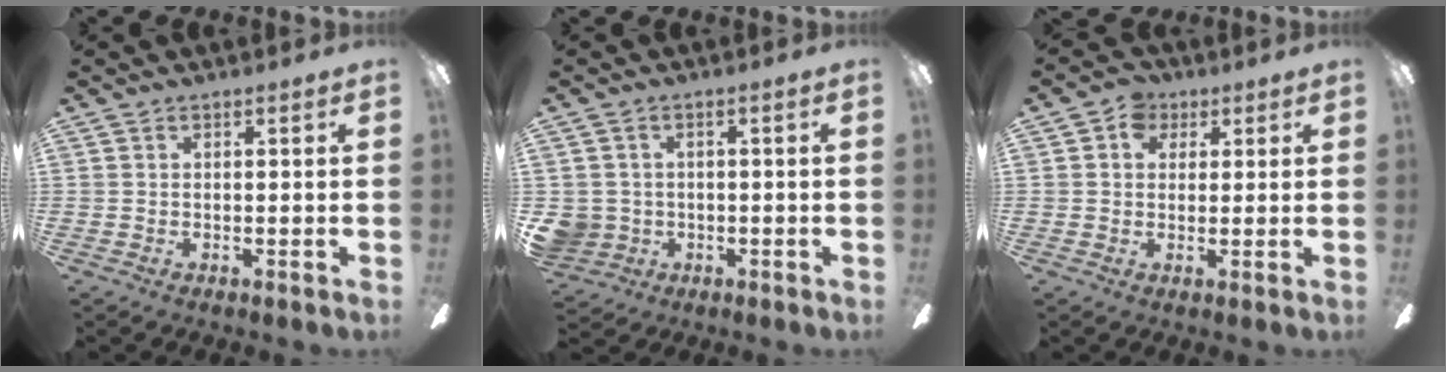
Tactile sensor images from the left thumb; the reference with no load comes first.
{"total": 4.9, "force": [-0.8, 4.8, 0.9], "torque": [-0.031, 0.009, -0.014]}
{"total": 5.4, "force": [2.3, 4.4, 2.2], "torque": [-0.038, 0.008, 0.041]}